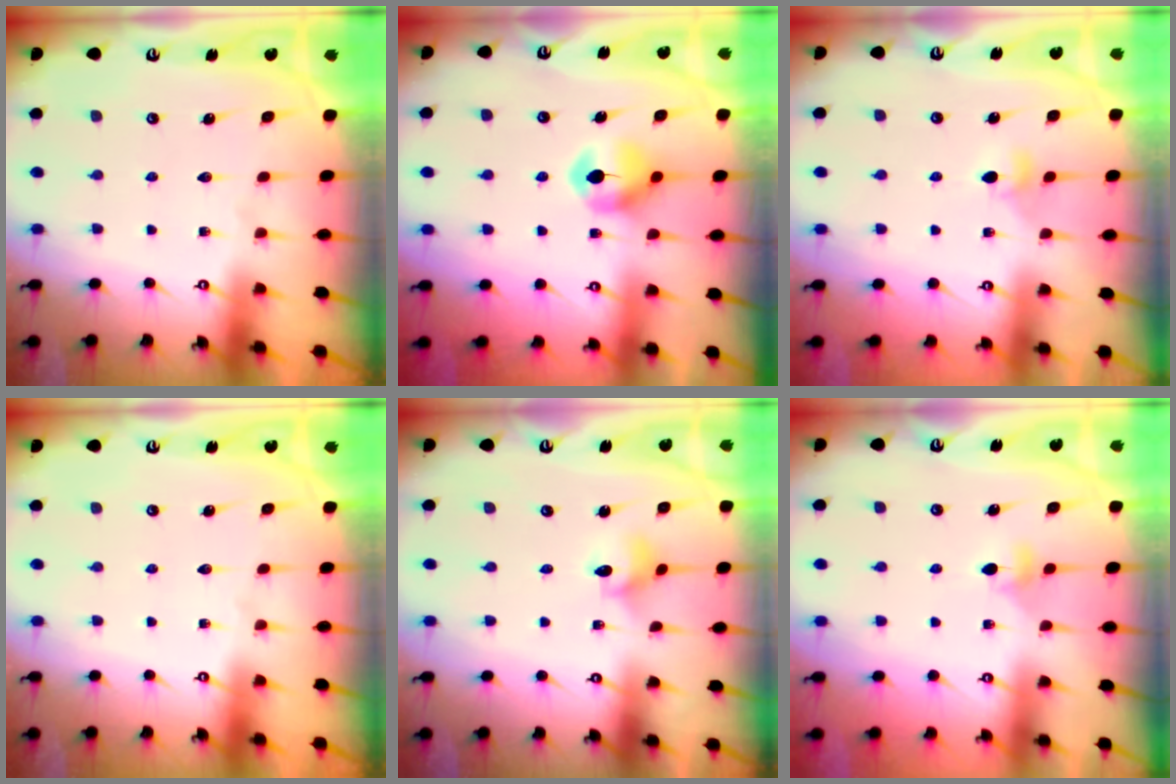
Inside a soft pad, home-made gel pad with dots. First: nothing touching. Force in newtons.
{"total": 7.4, "press": 7.4, "slide": 0.6}
{"total": 3.7, "press": 3.6, "slide": 0.7}
{"total": 0.0}
{"total": 4.2, "press": 4.2, "slide": 0.4}
{"total": 4.0, "press": 3.9, "slide": 0.6}